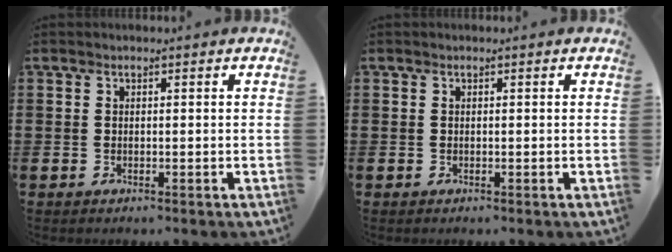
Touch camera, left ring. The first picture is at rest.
{"total": 0.0}